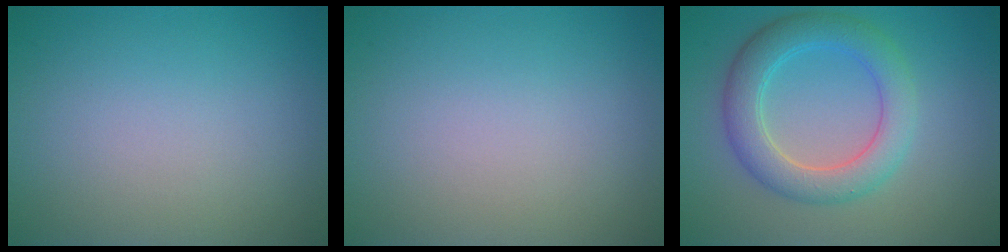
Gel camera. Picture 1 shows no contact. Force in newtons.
{"total": 0.0}
{"total": 5.0, "press": 5.0, "slide": 0.2}